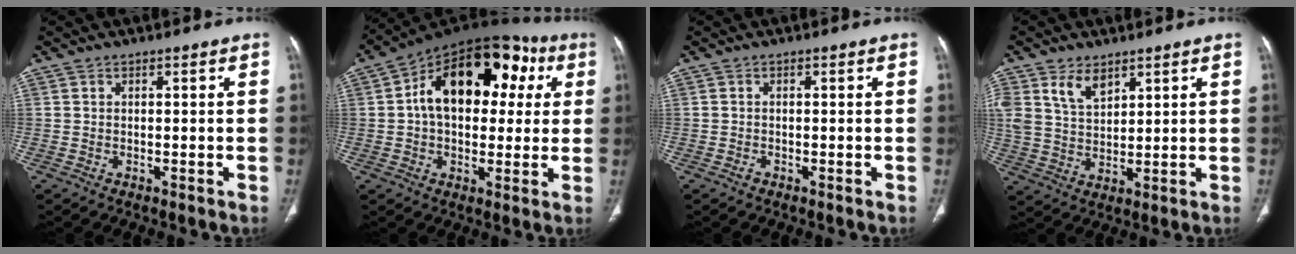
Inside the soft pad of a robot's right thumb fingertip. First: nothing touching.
{"total": 21.7, "force": [4.5, 13.5, 16.4], "torque": [-0.210, 0.036, 0.057]}
{"total": 0.6, "force": [-0.5, 0.4, 0.2], "torque": [-0.003, 0.000, -0.010]}
{"total": 7.5, "force": [4.5, 4.4, 4.1], "torque": [-0.067, -0.020, 0.095]}